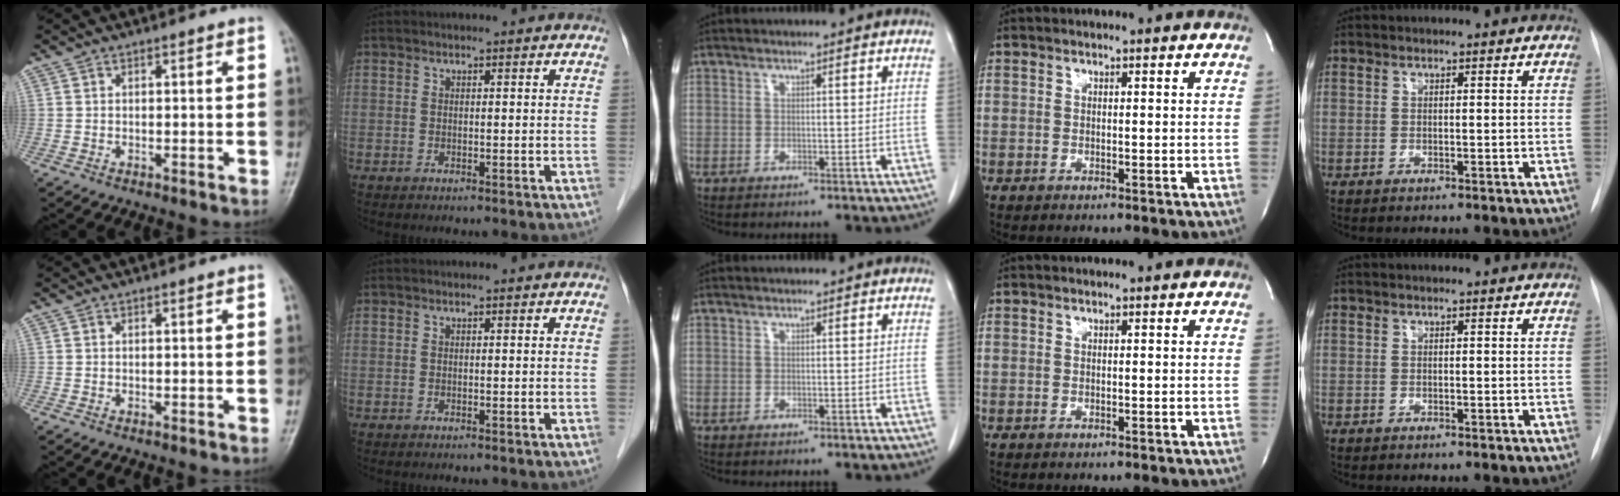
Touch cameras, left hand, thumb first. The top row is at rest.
{}